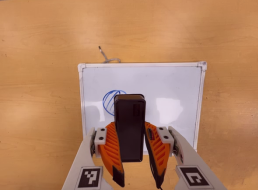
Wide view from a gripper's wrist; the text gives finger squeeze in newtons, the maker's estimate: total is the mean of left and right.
{"total": 7.1, "left": 5.5, "right": 8.7}